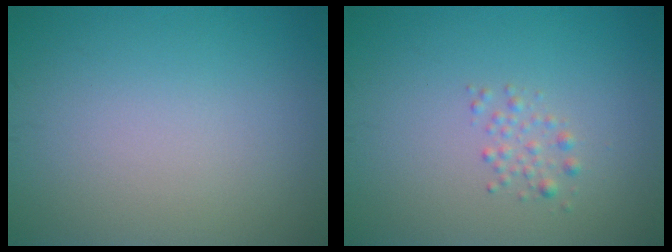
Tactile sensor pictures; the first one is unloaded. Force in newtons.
{"total": 1.2, "press": 1.2, "slide": 0.0}